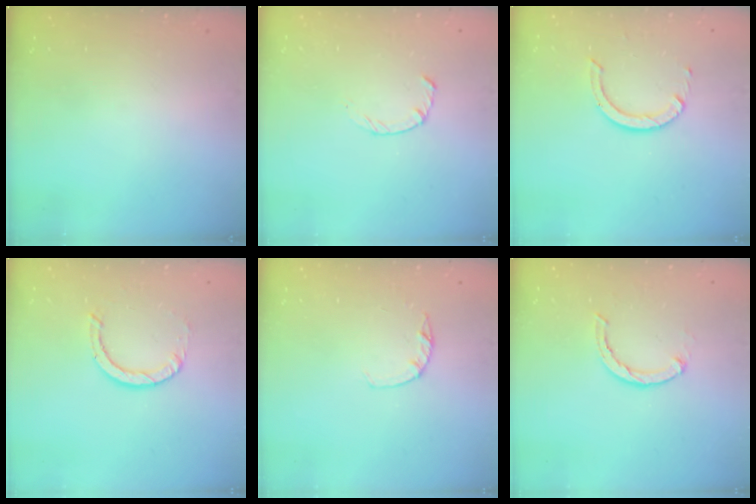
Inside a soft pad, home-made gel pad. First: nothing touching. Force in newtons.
{"total": 2.4, "press": 2.3, "slide": 0.4}
{"total": 6.3, "press": 6.3, "slide": 0.4}
{"total": 2.9, "press": 2.9, "slide": 0.2}
{"total": 2.2, "press": 2.2, "slide": 0.4}
{"total": 2.1, "press": 2.0, "slide": 0.4}